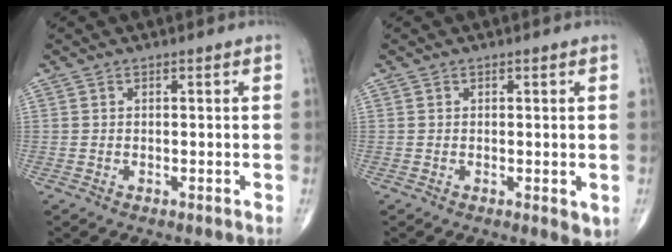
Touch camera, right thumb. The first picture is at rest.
{"total": 2.0, "force": [-0.1, 0.9, 1.8], "torque": [-0.019, -0.007, -0.002]}